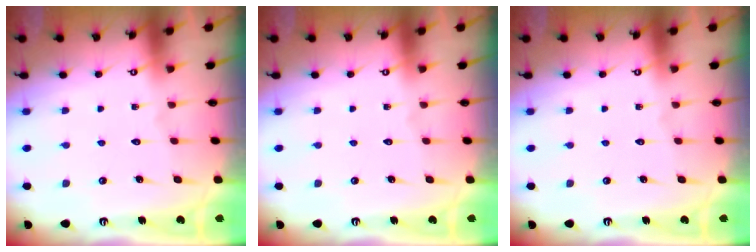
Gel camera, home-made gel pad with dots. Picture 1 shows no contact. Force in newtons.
{"total": 0.0}
{"total": 0.0}